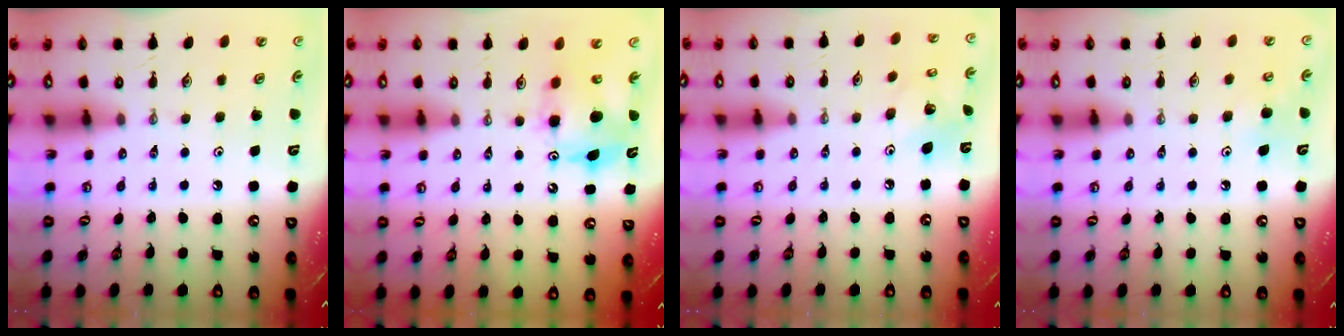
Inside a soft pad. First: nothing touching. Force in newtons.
{"total": 8.8, "press": 8.8, "slide": 0.3}
{"total": 6.7, "press": 6.7, "slide": 0.3}
{"total": 6.3, "press": 6.2, "slide": 0.6}